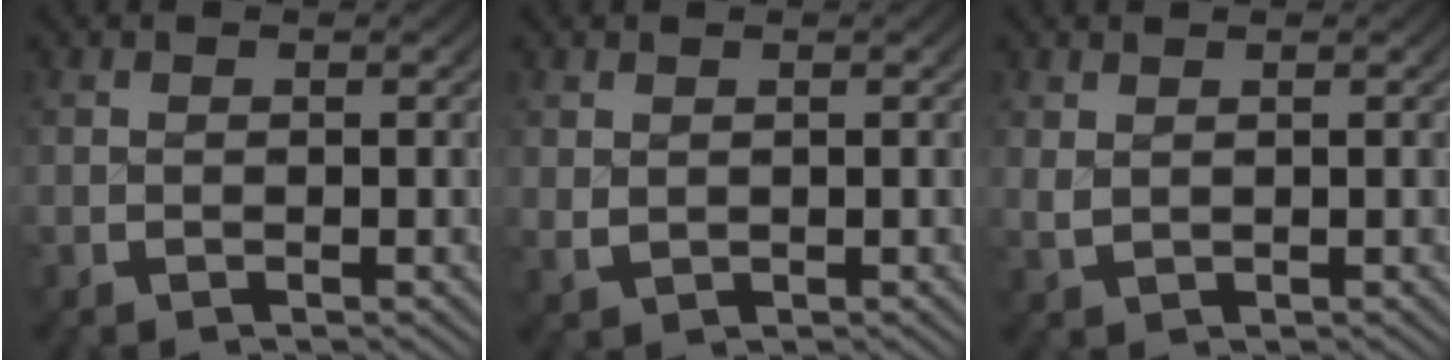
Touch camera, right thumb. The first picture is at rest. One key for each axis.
{"total": 1.1, "fx": 0.5, "fy": 0.8, "fz": 0.6, "tx": -0.014, "ty": -0.004, "tz": 0.018}
{"total": 1.1, "fx": 0.8, "fy": 0.5, "fz": 0.6, "tx": -0.013, "ty": -0.001, "tz": 0.021}